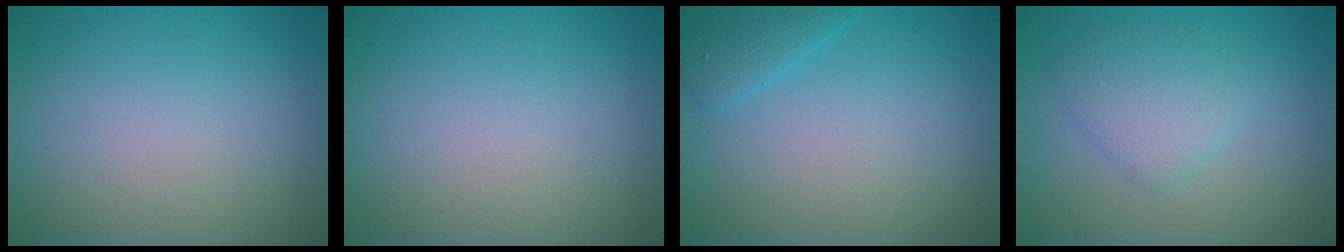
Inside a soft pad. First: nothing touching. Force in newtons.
{"total": 0.0}
{"total": 1.9, "press": 1.9, "slide": 0.1}
{"total": 2.9, "press": 2.9, "slide": 0.0}